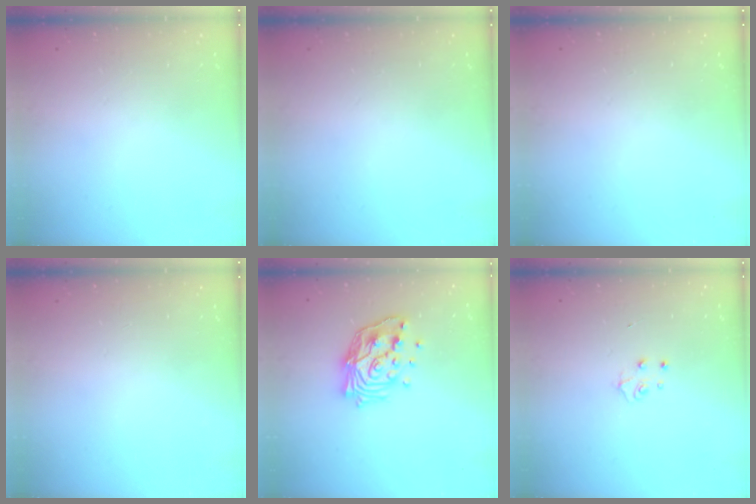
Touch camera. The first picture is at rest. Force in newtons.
{"total": 0.0}
{"total": 0.0}
{"total": 0.0}
{"total": 14.9, "press": 14.8, "slide": 1.1}
{"total": 4.0, "press": 4.0, "slide": 0.5}